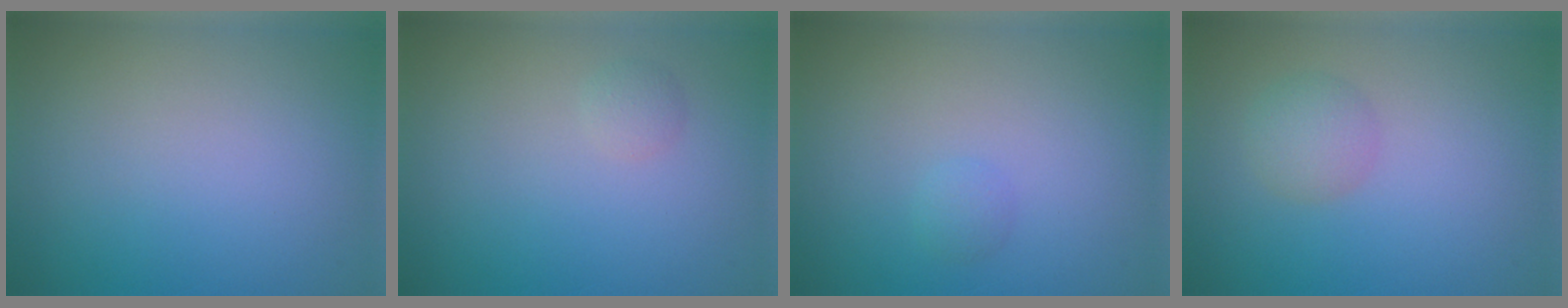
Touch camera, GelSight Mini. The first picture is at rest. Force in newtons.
{"total": 0.8, "press": 0.8, "slide": 0.0}
{"total": 0.8, "press": 0.8, "slide": 0.1}
{"total": 2.1, "press": 2.1, "slide": 0.1}